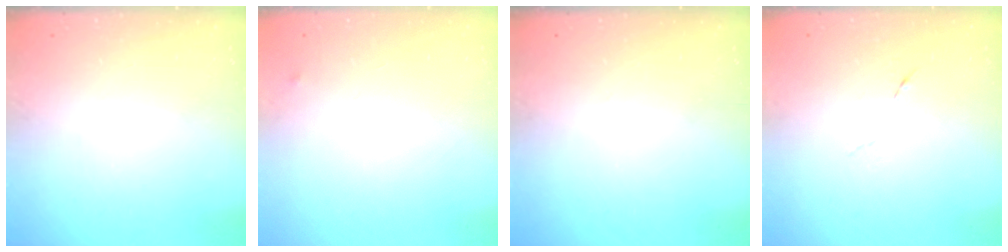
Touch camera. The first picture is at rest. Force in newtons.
{"total": 2.5, "press": 2.4, "slide": 0.4}
{"total": 0.0}
{"total": 4.4, "press": 4.2, "slide": 1.3}